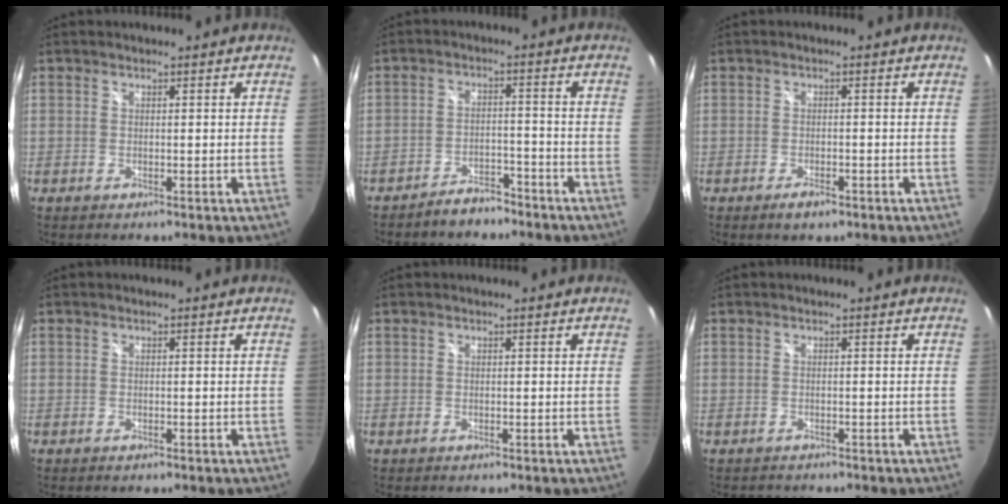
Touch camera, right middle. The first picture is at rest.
{"total": 5.3, "force": [-4.7, 1.9, 1.5], "torque": [-0.046, 0.012, -0.069]}
{"total": 2.6, "force": [-1.7, 1.0, 1.6], "torque": [-0.035, -0.007, -0.031]}
{"total": 0.5, "force": [-0.5, 0.2, 0.2], "torque": [-0.003, -0.003, -0.009]}
{"total": 0.0}
{"total": 1.6, "force": [-1.5, 0.6, 0.2], "torque": [-0.007, -0.006, -0.022]}